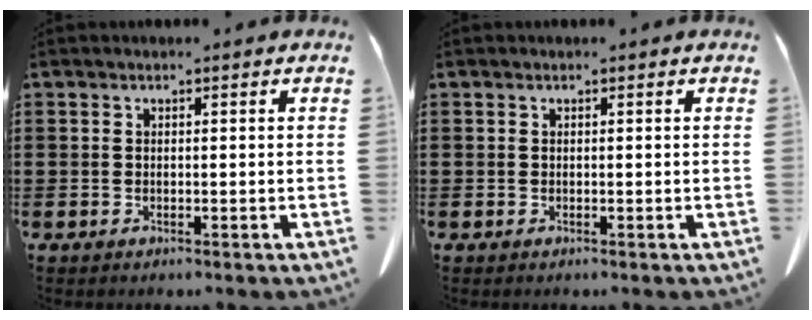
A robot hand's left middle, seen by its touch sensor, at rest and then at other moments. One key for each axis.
{"total": 0.0}